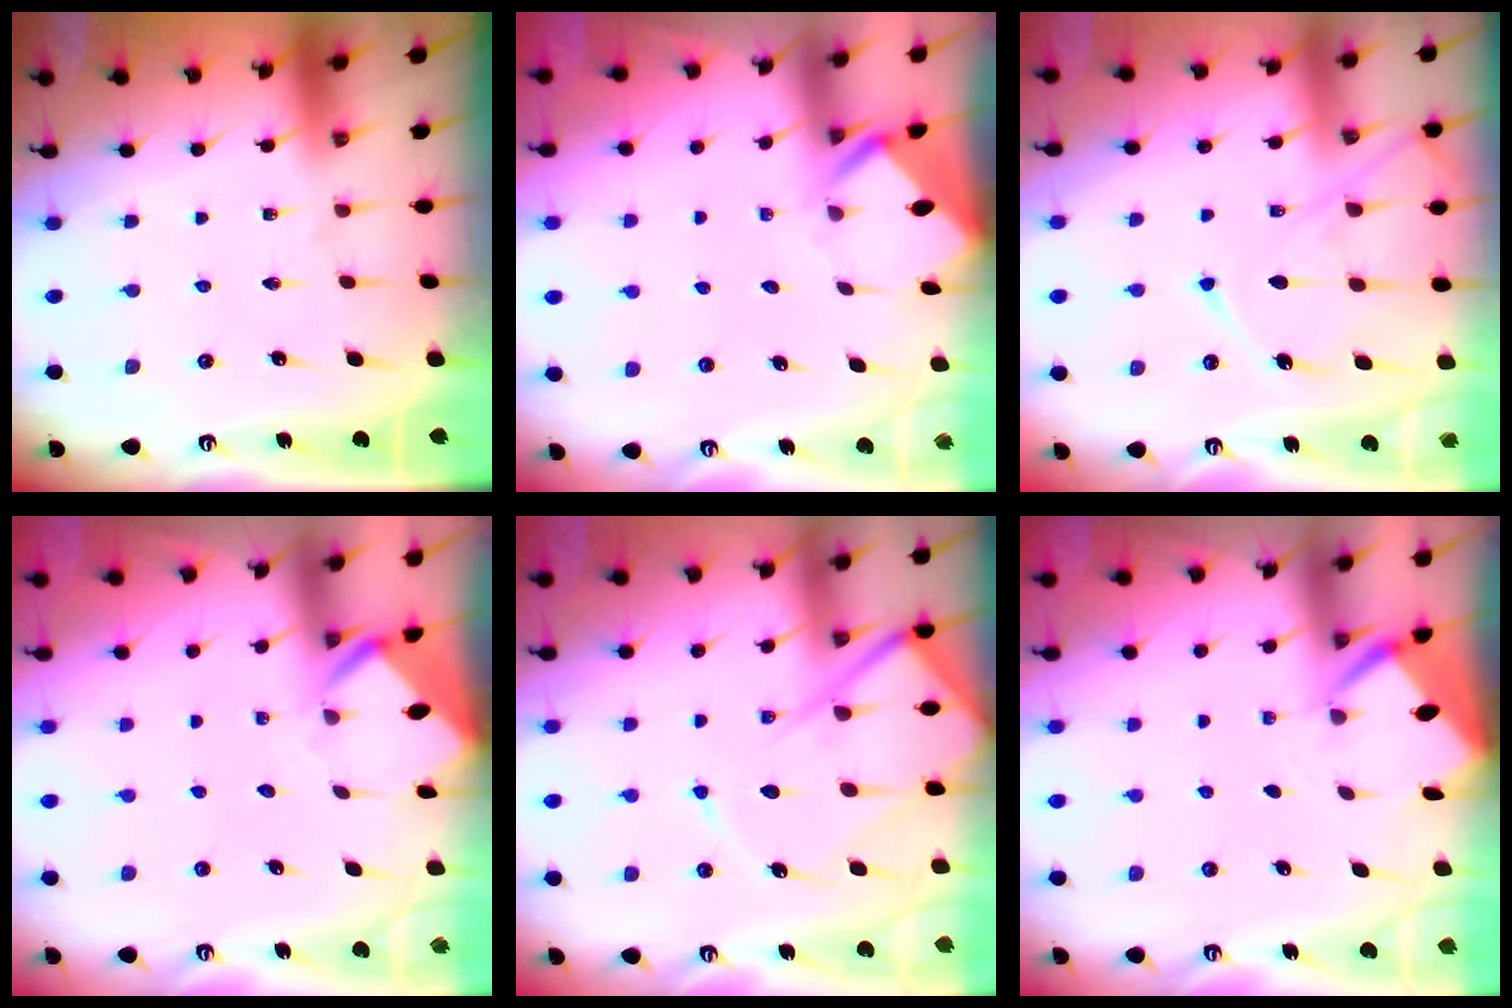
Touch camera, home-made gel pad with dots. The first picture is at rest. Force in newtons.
{"total": 3.9, "press": 3.9, "slide": 0.3}
{"total": 11.8, "press": 11.8, "slide": 1.1}
{"total": 3.9, "press": 3.9, "slide": 0.3}
{"total": 12.7, "press": 12.7, "slide": 1.3}
{"total": 2.5, "press": 2.5, "slide": 0.3}